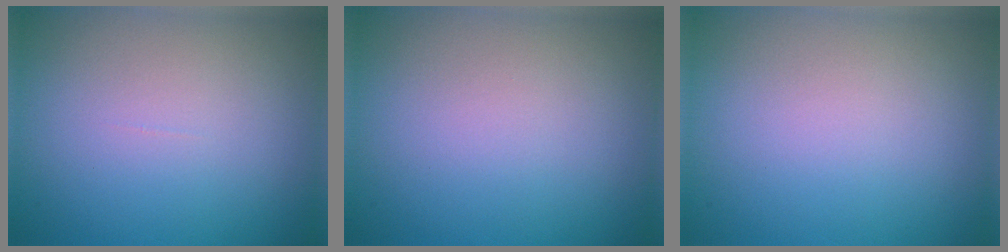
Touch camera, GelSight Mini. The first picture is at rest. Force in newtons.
{"total": 0.0}
{"total": 0.0}